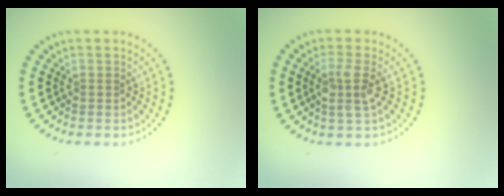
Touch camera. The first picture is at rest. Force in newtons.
{"total": 2.5, "press": 2.1, "slide": 1.3}